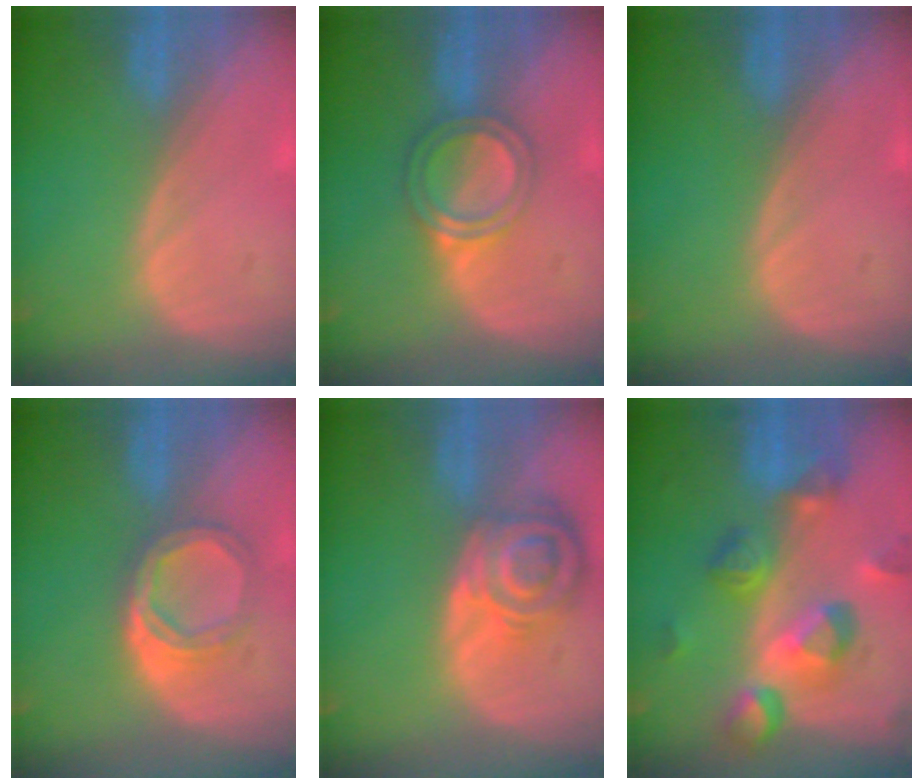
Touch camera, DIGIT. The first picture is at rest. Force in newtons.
{"total": 5.2, "press": 4.7, "slide": 2.2}
{"total": 0.0}
{"total": 5.5, "press": 5.0, "slide": 2.4}
{"total": 8.4, "press": 7.4, "slide": 3.9}
{"total": 10.3, "press": 9.3, "slide": 4.6}